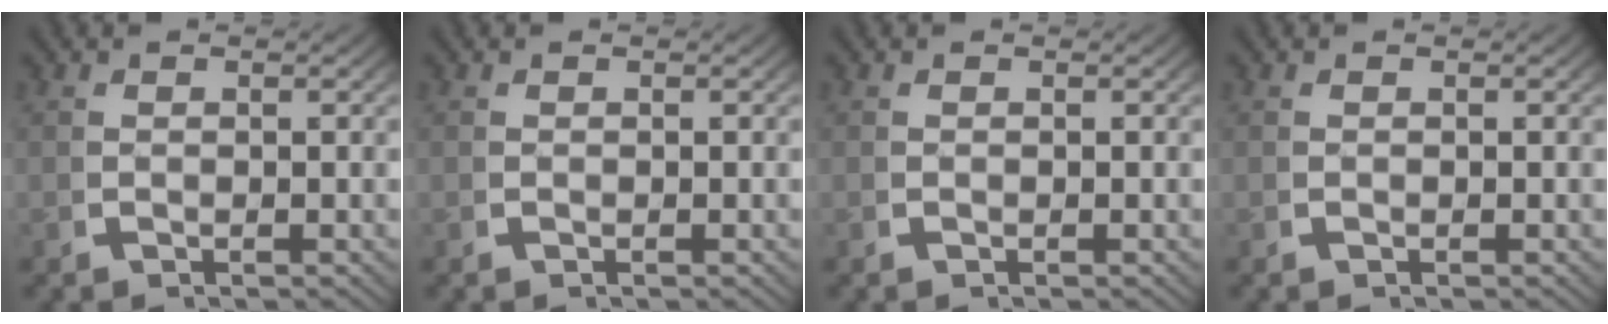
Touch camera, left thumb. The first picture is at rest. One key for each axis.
{"total": 0.0}
{"total": 0.0}
{"total": 0.0}